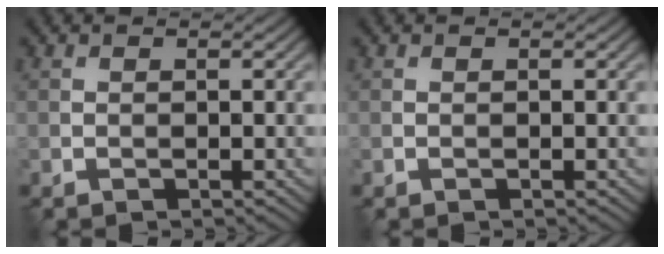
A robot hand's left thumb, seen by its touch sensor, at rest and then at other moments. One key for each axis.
{"total": 0.0}